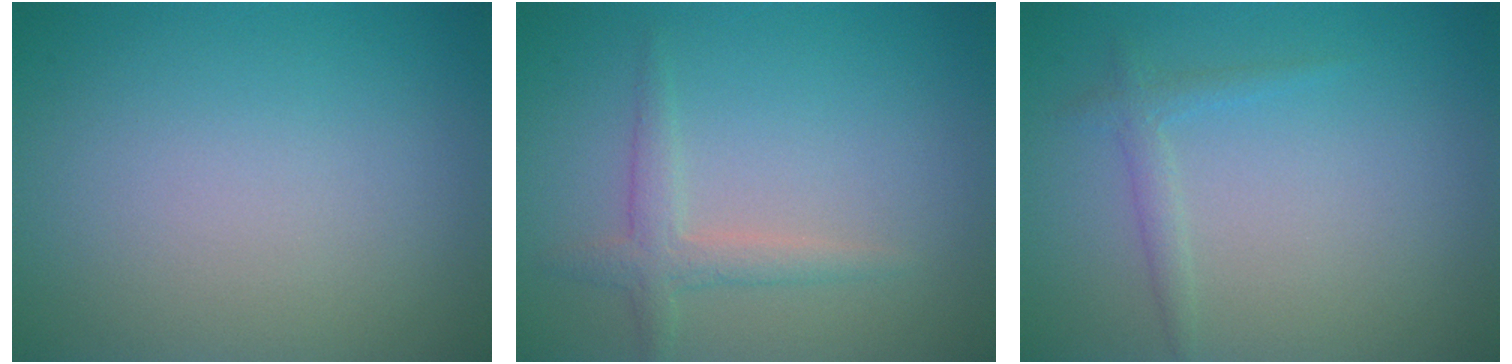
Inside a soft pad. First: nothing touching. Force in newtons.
{"total": 2.1, "press": 2.1, "slide": 0.1}
{"total": 1.3, "press": 1.3, "slide": 0.0}